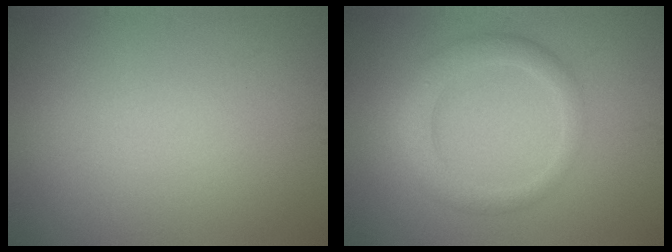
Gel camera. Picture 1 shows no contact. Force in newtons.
{"total": 3.4, "press": 3.4, "slide": 0.1}